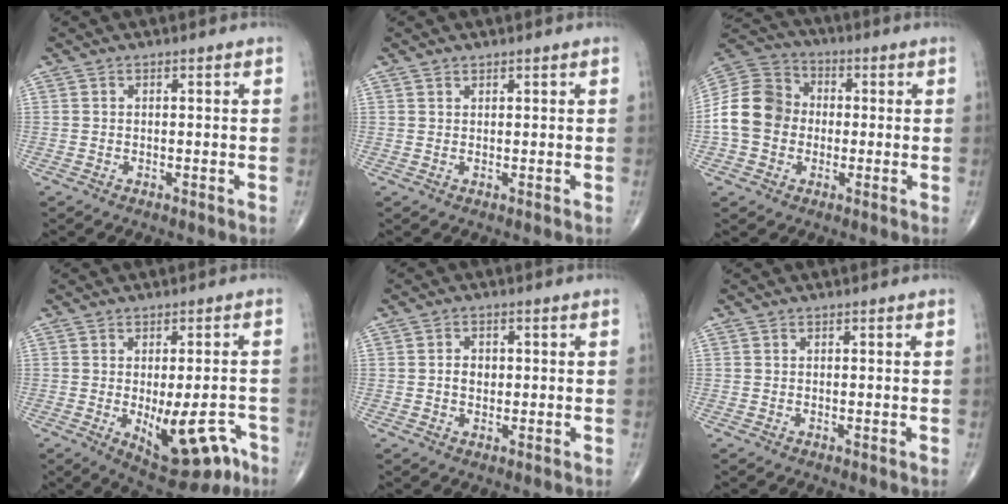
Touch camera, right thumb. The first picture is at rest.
{"total": 0.7, "force": [0.6, 0.3, 0.1], "torque": [0.003, -0.006, 0.009]}
{"total": 12.4, "force": [-1.1, 10.6, 6.4], "torque": [-0.110, 0.035, -0.031]}
{"total": 11.9, "force": [-4.9, 5.3, 9.5], "torque": [-0.104, 0.021, -0.057]}
{"total": 3.0, "force": [0.2, 2.3, 1.9], "torque": [-0.024, 0.004, 0.003]}
{"total": 0.0}